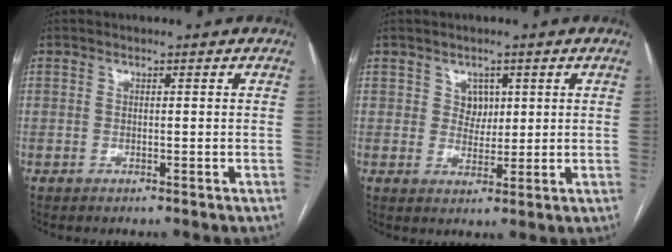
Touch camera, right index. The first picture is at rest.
{"total": 3.0, "force": [1.2, 2.6, 1.2], "torque": [-0.015, 0.004, 0.020]}